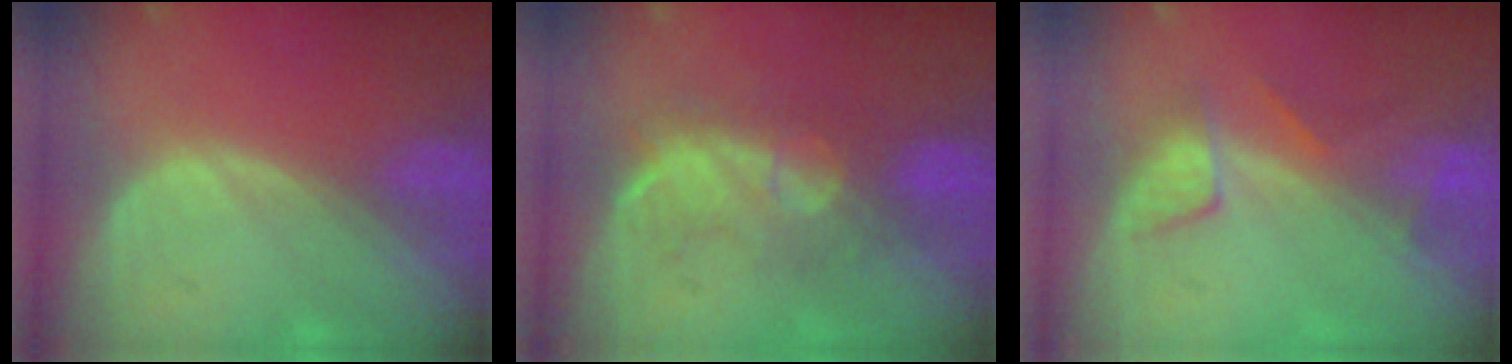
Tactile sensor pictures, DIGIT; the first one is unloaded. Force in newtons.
{"total": 7.6, "press": 7.3, "slide": 2.1}
{"total": 4.2, "press": 4.1, "slide": 1.3}